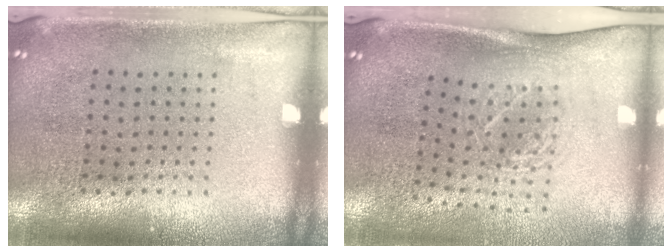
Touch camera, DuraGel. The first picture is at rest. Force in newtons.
{"total": 1.8, "press": 1.3, "slide": 1.2}